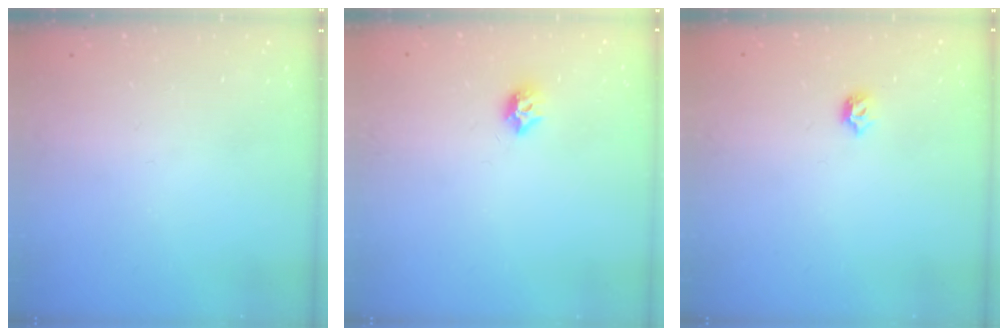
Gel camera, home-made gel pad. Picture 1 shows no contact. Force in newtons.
{"total": 7.5, "press": 7.4, "slide": 0.6}
{"total": 4.8, "press": 4.7, "slide": 1.0}